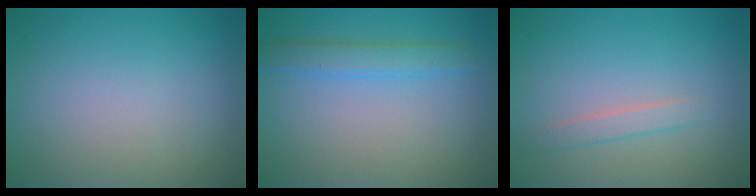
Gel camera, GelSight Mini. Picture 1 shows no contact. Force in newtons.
{"total": 2.5, "press": 2.5, "slide": 0.2}
{"total": 1.3, "press": 1.3, "slide": 0.1}